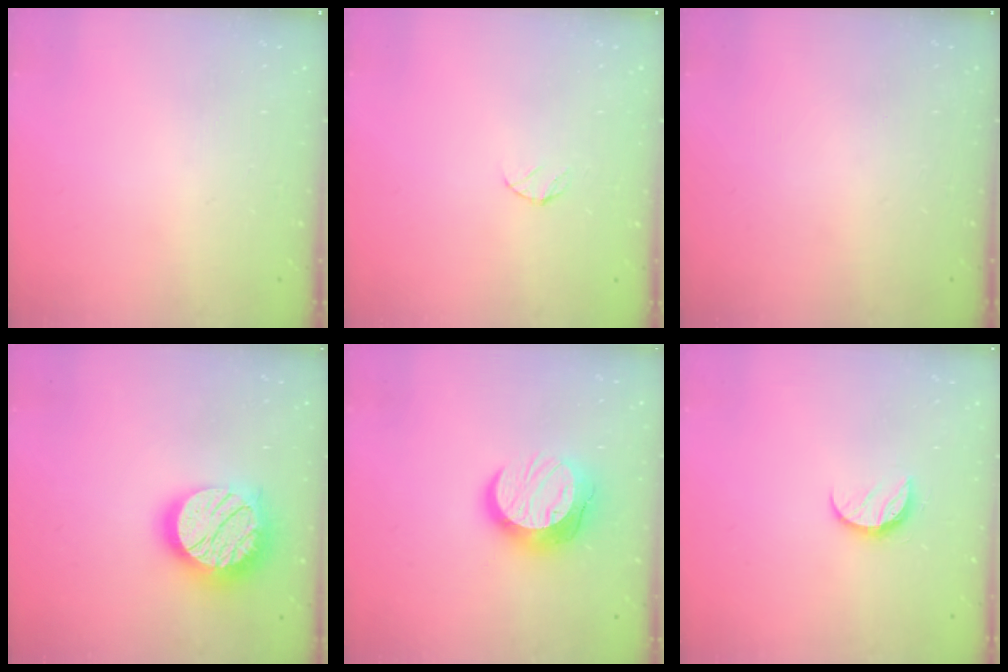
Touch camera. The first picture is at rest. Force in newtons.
{"total": 4.0, "press": 3.9, "slide": 0.5}
{"total": 0.0}
{"total": 21.0, "press": 20.9, "slide": 1.3}
{"total": 13.5, "press": 13.5, "slide": 1.0}
{"total": 7.6, "press": 7.6, "slide": 0.6}